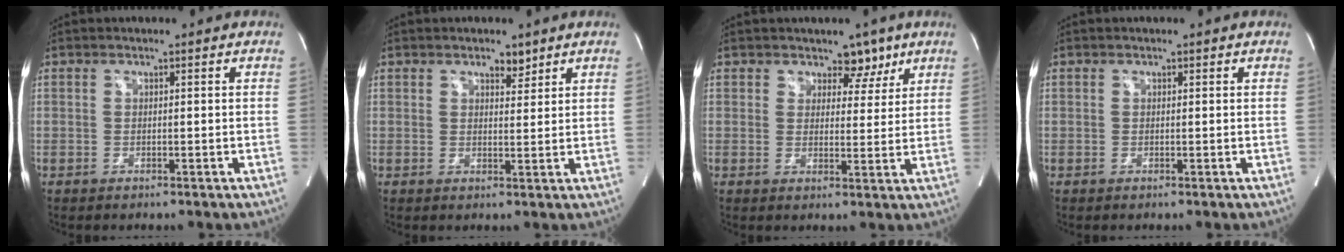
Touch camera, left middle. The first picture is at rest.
{"total": 2.4, "force": [1.8, 1.1, 1.1], "torque": [-0.018, 0.000, 0.029]}
{"total": 4.4, "force": [3.1, 2.9, 1.3], "torque": [0.002, -0.002, 0.043]}
{"total": 0.0}